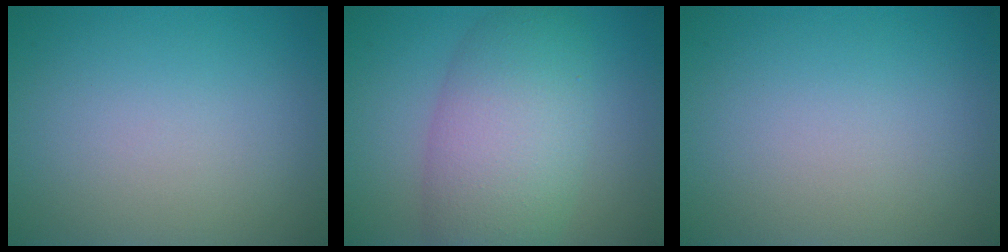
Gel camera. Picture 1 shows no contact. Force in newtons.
{"total": 7.8, "press": 7.8, "slide": 0.4}
{"total": 0.0}